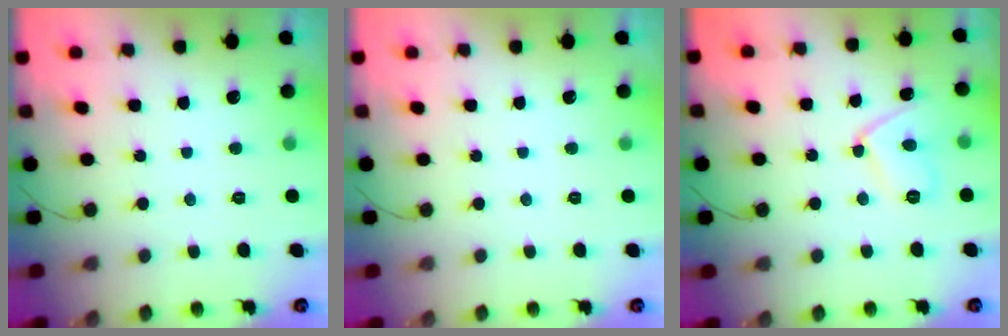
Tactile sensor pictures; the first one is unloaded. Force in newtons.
{"total": 0.0}
{"total": 8.2, "press": 8.1, "slide": 0.8}